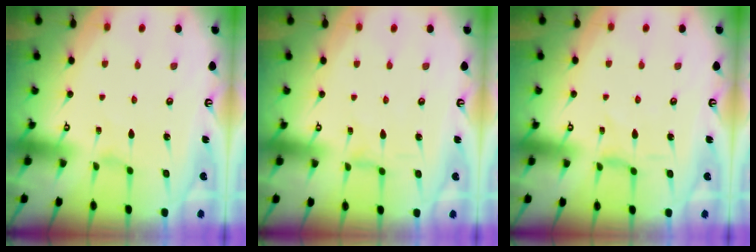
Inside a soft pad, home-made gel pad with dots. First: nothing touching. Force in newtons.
{"total": 0.0}
{"total": 0.0}